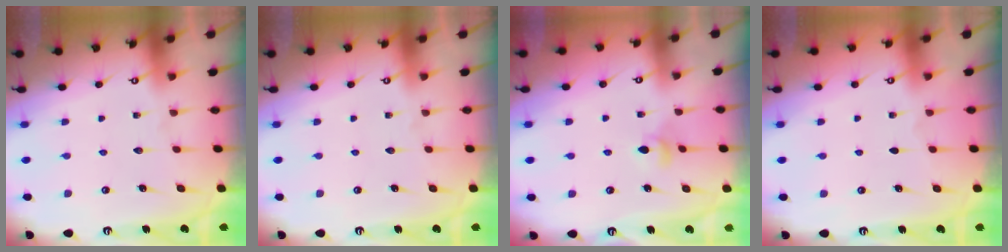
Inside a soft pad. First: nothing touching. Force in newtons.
{"total": 0.0}
{"total": 3.6, "press": 3.4, "slide": 1.0}
{"total": 0.0}